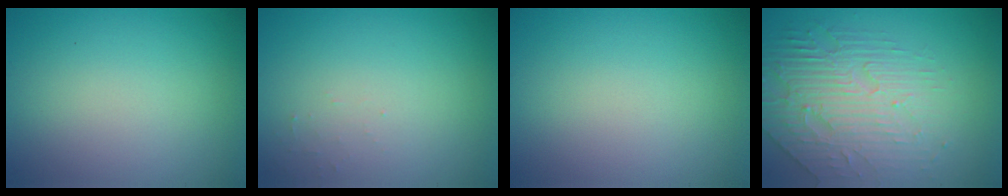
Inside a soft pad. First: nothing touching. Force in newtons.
{"total": 0.7, "press": 0.7, "slide": 0.2}
{"total": 0.0}
{"total": 4.6, "press": 4.2, "slide": 1.9}